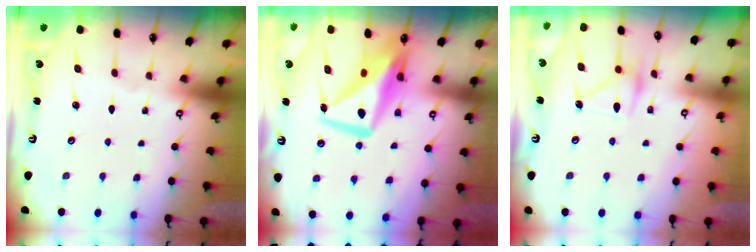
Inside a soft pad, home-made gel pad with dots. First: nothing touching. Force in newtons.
{"total": 11.2, "press": 11.1, "slide": 1.7}
{"total": 13.6, "press": 13.6, "slide": 0.7}